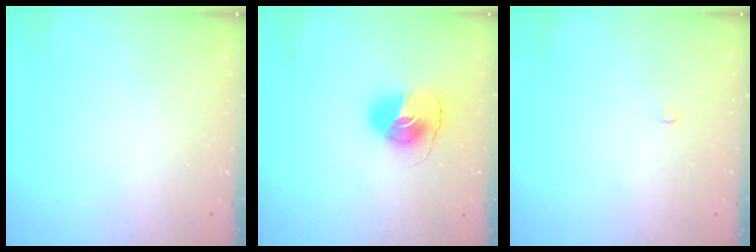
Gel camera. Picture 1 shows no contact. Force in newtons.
{"total": 8.7, "press": 8.7, "slide": 1.1}
{"total": 2.2, "press": 2.2, "slide": 0.2}